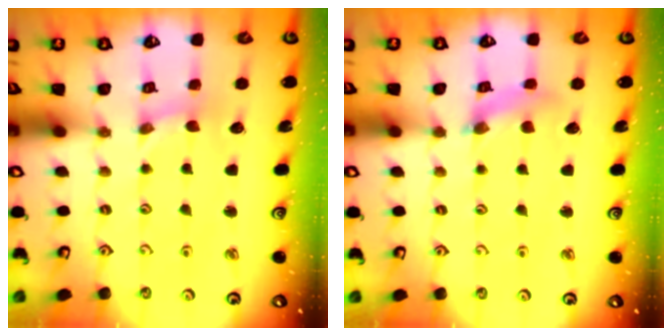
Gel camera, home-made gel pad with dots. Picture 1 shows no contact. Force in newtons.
{"total": 2.7, "press": 2.6, "slide": 0.4}